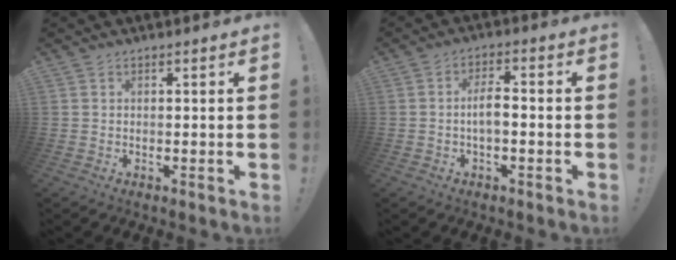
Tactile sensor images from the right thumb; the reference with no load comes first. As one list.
[{"total": 5.5, "force": [-1.1, 2.1, 5.0], "torque": [-0.093, 0.006, -0.022]}]